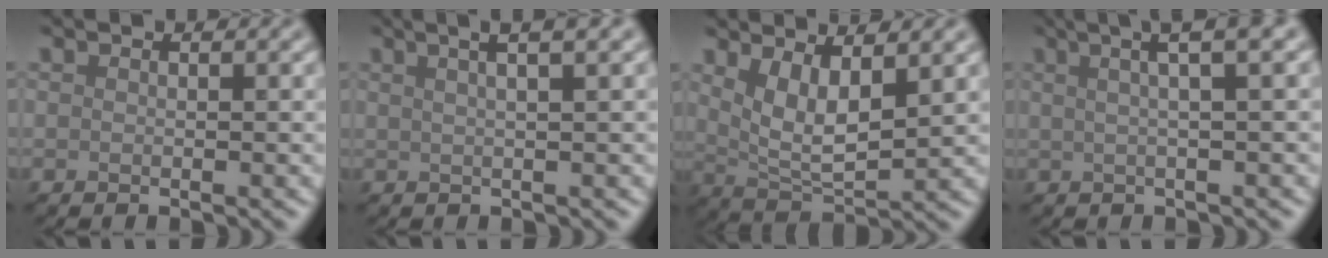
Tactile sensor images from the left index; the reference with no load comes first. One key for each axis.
{"total": 5.7, "fx": 3.3, "fy": 2.1, "fz": 4.2, "tx": -0.030, "ty": 0.039, "tz": 0.013}
{"total": 4.5, "fx": 2.0, "fy": 1.6, "fz": 3.7, "tx": -0.079, "ty": -0.013, "tz": 0.043}
{"total": 5.0, "fx": 2.3, "fy": 1.1, "fz": 4.3, "tx": -0.051, "ty": 0.019, "tz": 0.019}